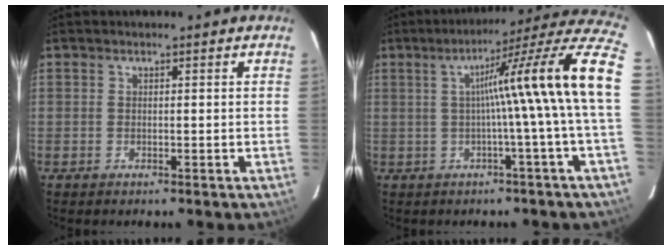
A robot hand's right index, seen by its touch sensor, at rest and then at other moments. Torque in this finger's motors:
{"motor_torque": [1.22, -0.14, 0.62, 0.17]}